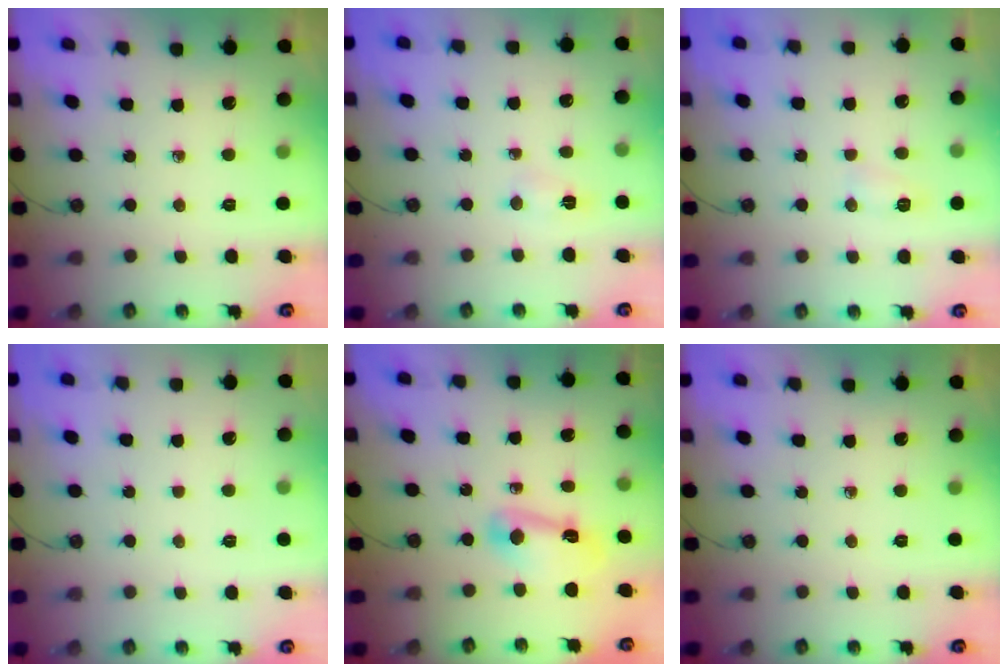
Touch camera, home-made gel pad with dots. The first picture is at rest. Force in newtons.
{"total": 2.9, "press": 2.9, "slide": 0.4}
{"total": 5.0, "press": 5.0, "slide": 0.6}
{"total": 1.1, "press": 1.1, "slide": 0.1}
{"total": 11.0, "press": 8.1, "slide": 7.4}
{"total": 0.0}